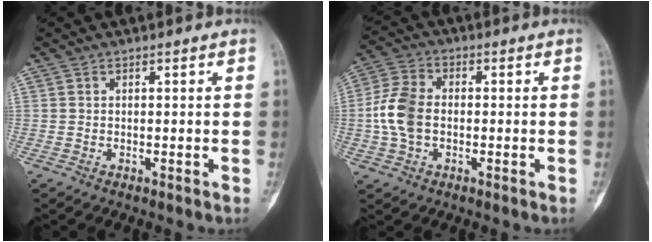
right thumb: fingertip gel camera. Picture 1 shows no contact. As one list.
[{"total": 8.9, "force": [-0.9, 5.9, 6.5], "torque": [-0.135, 0.020, -0.026]}]